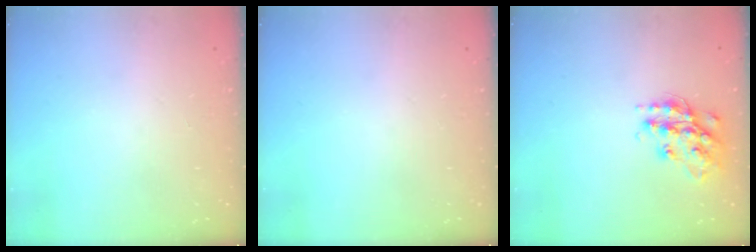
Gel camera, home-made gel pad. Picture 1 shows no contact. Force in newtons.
{"total": 0.0}
{"total": 15.9, "press": 15.9, "slide": 1.0}